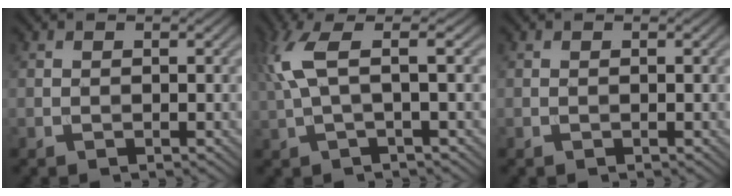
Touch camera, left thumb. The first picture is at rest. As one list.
[{"total": 6.8, "force": [1.8, 1.6, 6.4], "torque": [-0.142, 0.018, 0.029]}, {"total": 0.0}]